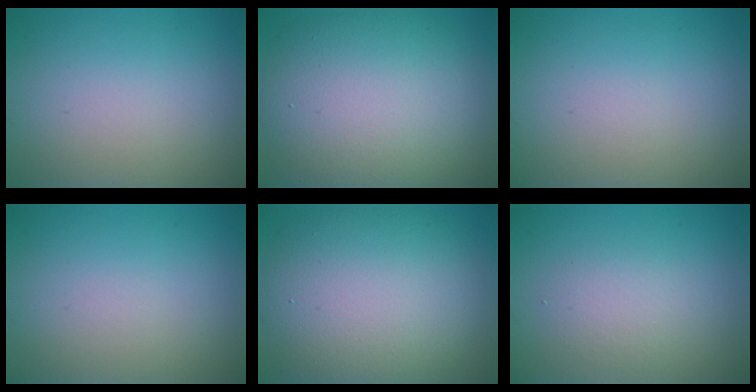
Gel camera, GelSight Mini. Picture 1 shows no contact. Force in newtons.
{"total": 11.6, "press": 11.6, "slide": 0.6}
{"total": 0.0}
{"total": 0.0}
{"total": 11.4, "press": 11.4, "slide": 0.8}
{"total": 2.1, "press": 2.1, "slide": 0.1}